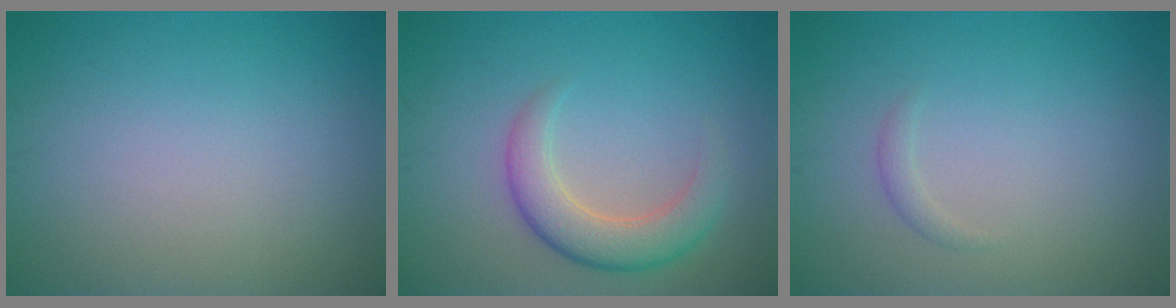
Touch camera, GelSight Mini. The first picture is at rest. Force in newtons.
{"total": 4.3, "press": 4.3, "slide": 0.1}
{"total": 0.8, "press": 0.8, "slide": 0.0}